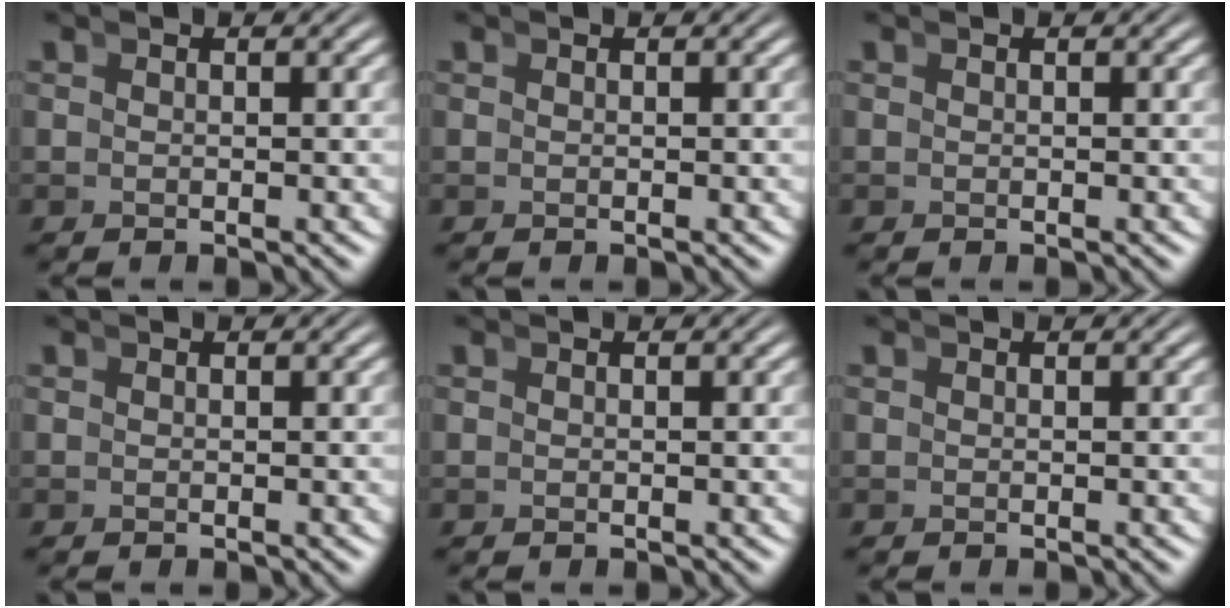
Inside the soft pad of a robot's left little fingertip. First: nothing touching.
{"total": 0.0}
{"total": 0.0}
{"total": 0.0}
{"total": 0.0}
{"total": 0.0}